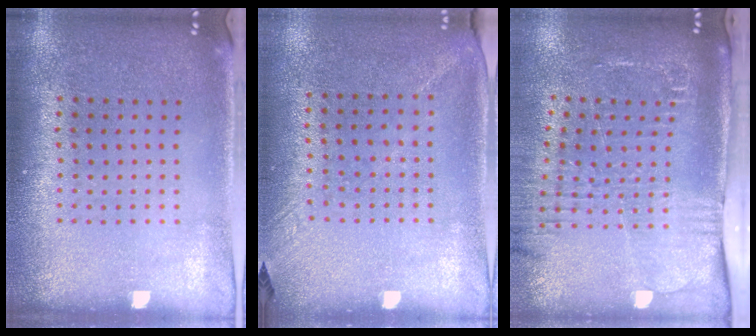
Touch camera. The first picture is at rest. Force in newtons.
{"total": 1.4, "press": 1.0, "slide": 0.9}
{"total": 2.6, "press": 2.0, "slide": 1.6}